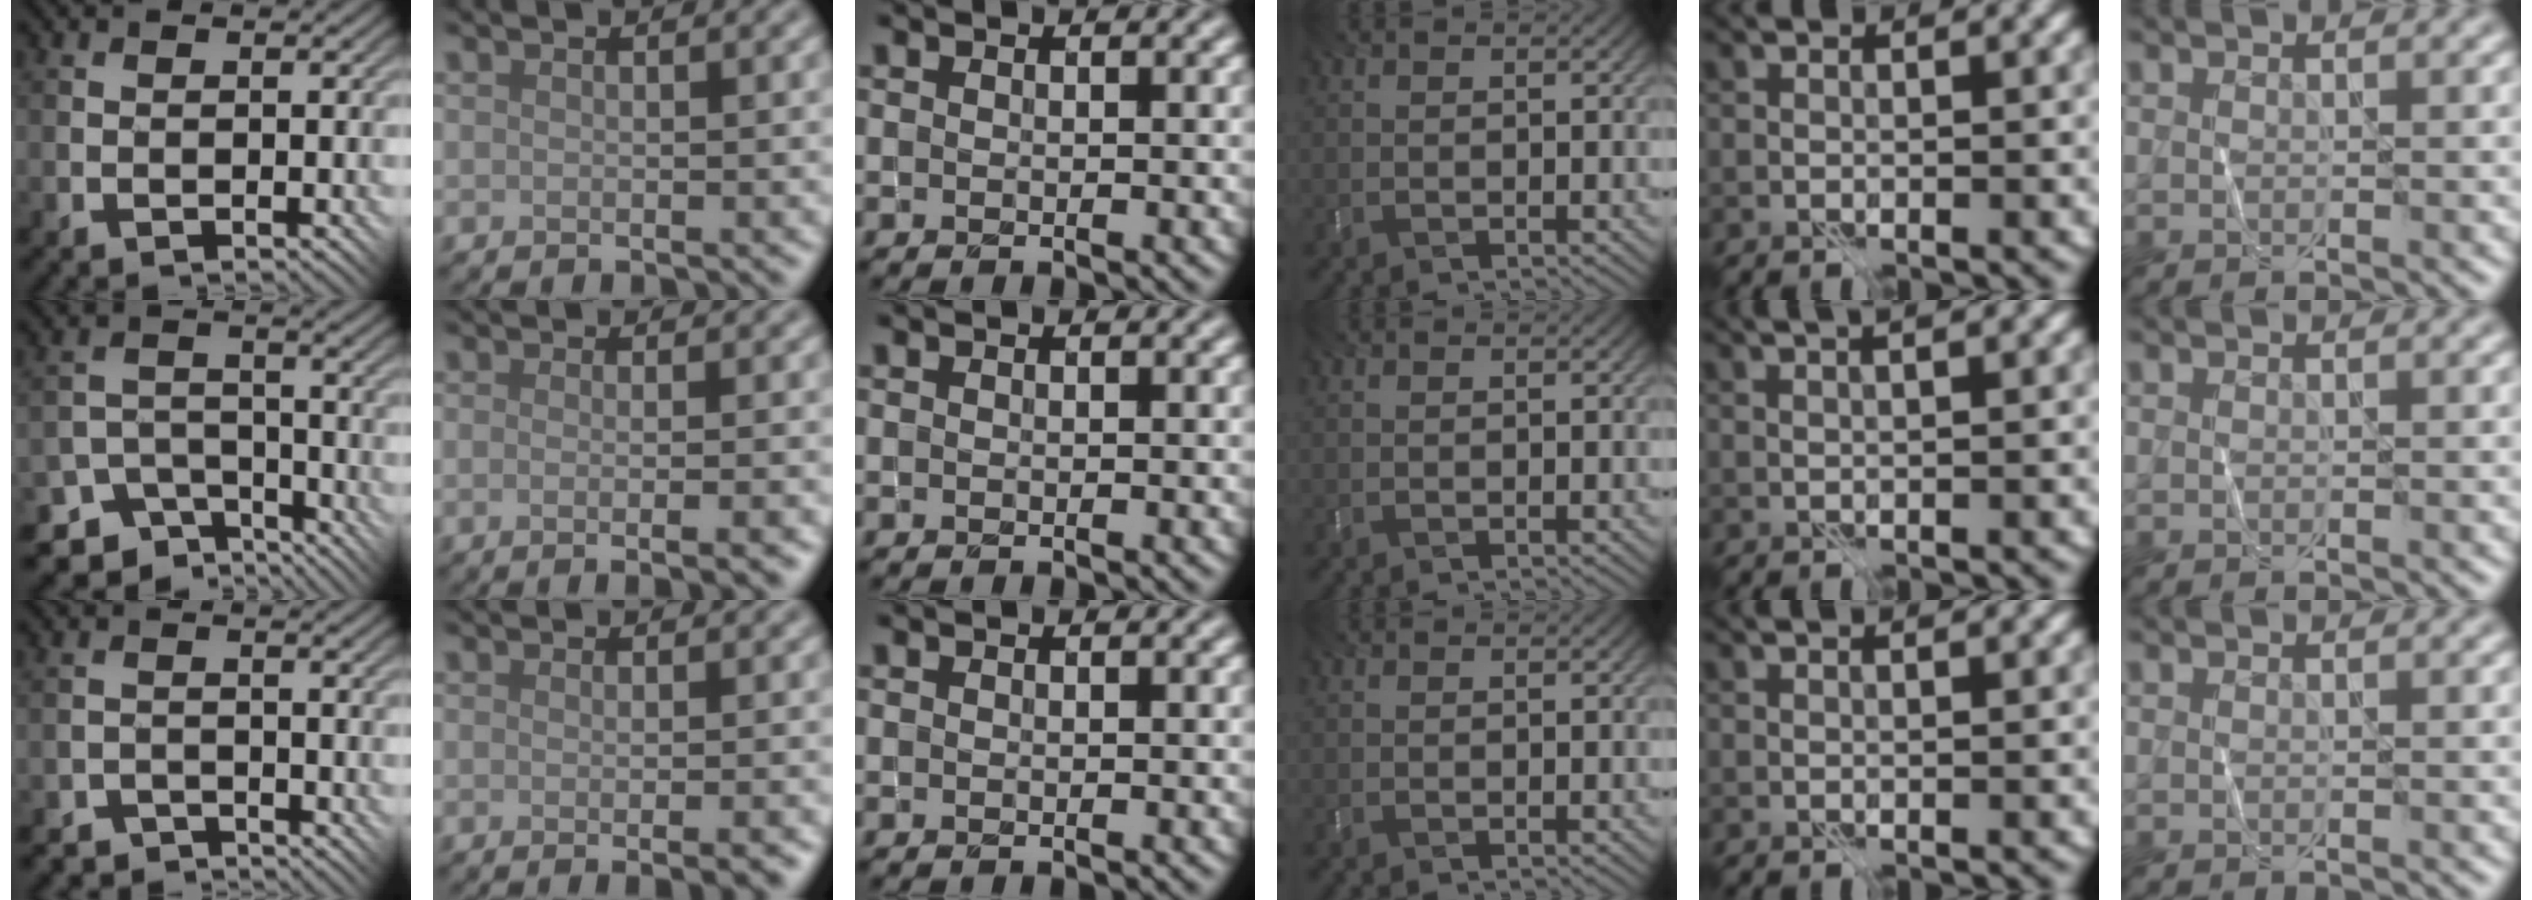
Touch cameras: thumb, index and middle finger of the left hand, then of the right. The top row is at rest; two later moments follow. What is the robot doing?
{"motion": "fold", "object": "shorts"}